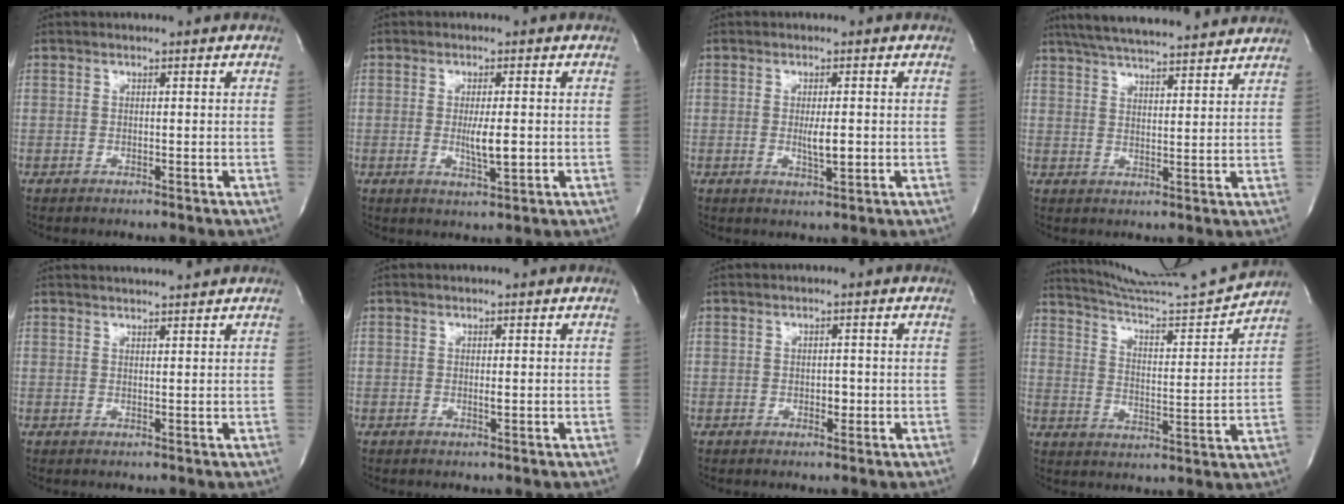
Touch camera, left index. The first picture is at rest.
{"total": 3.9, "force": [-0.4, 0.6, 3.8], "torque": [-0.071, -0.007, -0.003]}
{"total": 3.0, "force": [-0.3, 0.5, 3.0], "torque": [-0.054, -0.006, -0.002]}
{"total": 18.1, "force": [16.2, 2.2, 7.6], "torque": [-0.131, 0.036, 0.232]}
{"total": 3.8, "force": [3.7, -0.6, 0.7], "torque": [-0.011, 0.012, 0.054]}
{"total": 0.6, "force": [0.2, 0.0, 0.6], "torque": [-0.012, -0.001, 0.003]}
{"total": 1.1, "force": [-0.2, 0.7, 0.8], "torque": [-0.010, 0.001, -0.002]}
{"total": 15.0, "force": [14.5, -2.1, 3.0], "torque": [-0.060, -0.041, 0.226]}